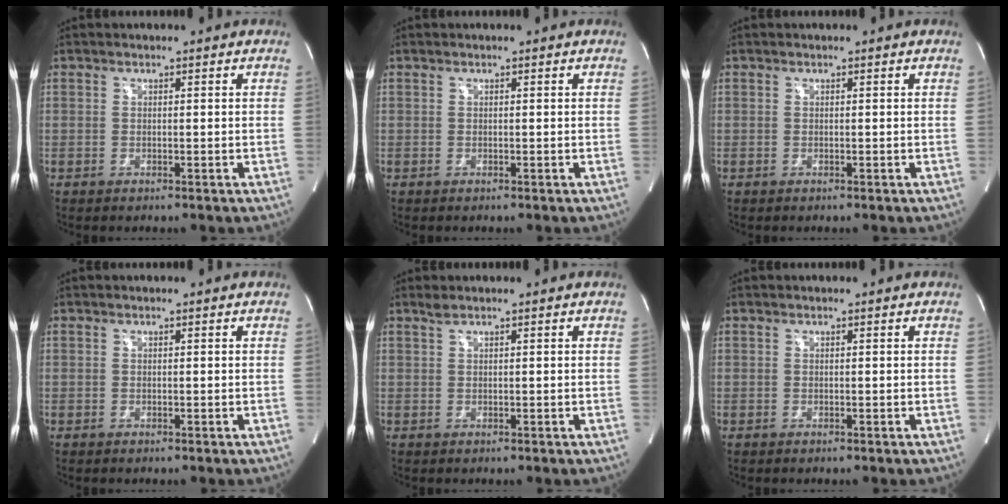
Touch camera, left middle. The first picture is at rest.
{"total": 0.0}
{"total": 0.0}
{"total": 0.0}
{"total": 0.8, "force": [0.7, -0.1, 0.4], "torque": [-0.015, 0.008, 0.018]}
{"total": 0.0}